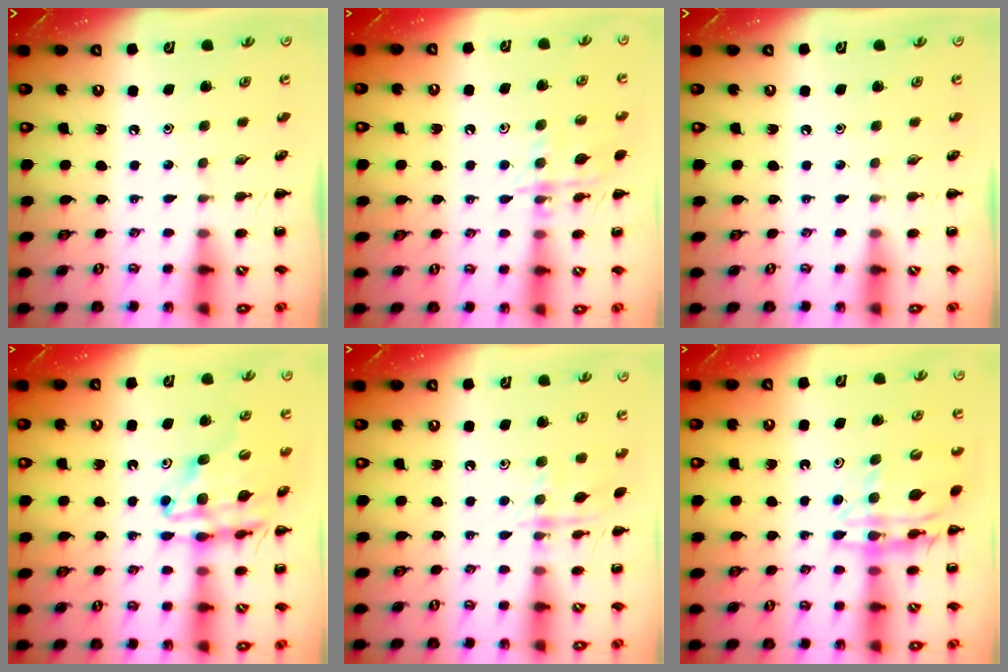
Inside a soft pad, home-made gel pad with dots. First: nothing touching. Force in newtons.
{"total": 13.7, "press": 13.7, "slide": 1.3}
{"total": 0.0}
{"total": 15.9, "press": 15.3, "slide": 4.0}
{"total": 9.8, "press": 9.7, "slide": 1.4}
{"total": 14.9, "press": 14.4, "slide": 3.5}